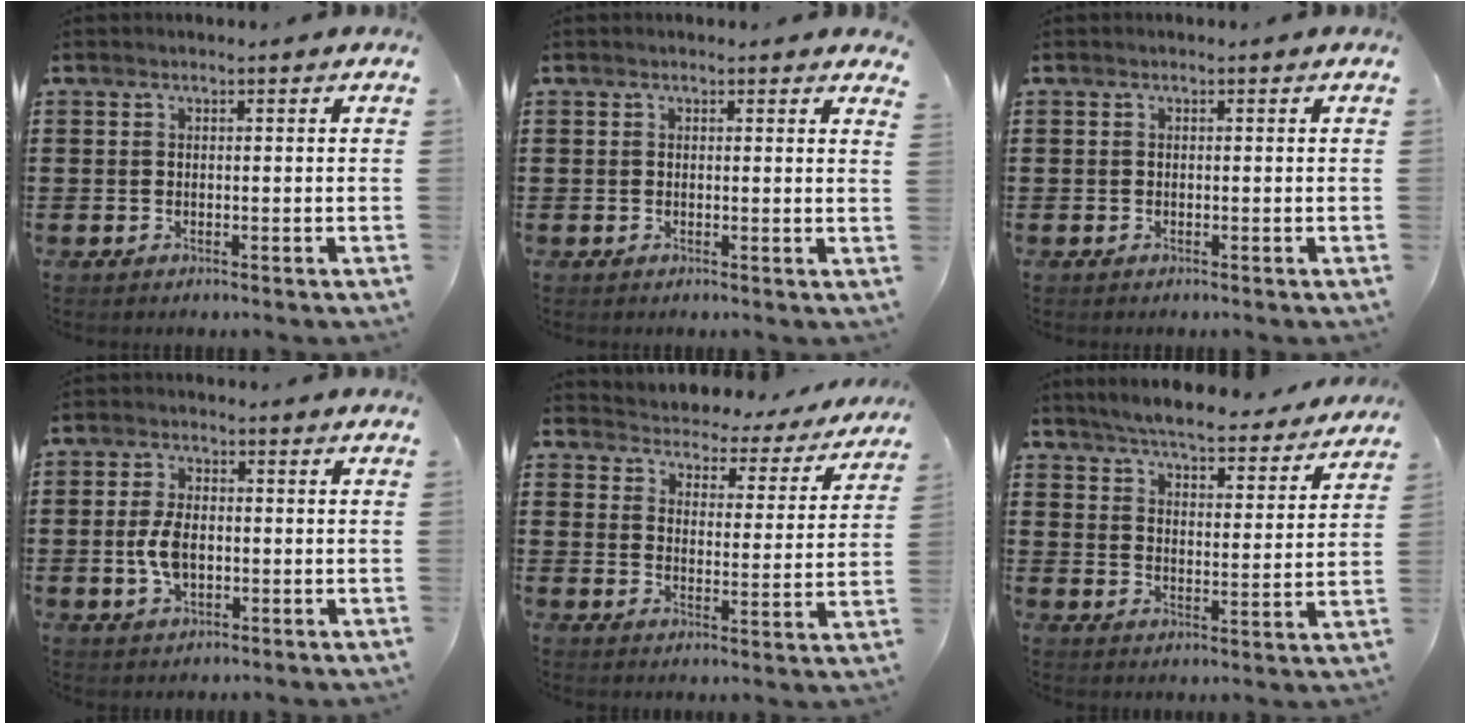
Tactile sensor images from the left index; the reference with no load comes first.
{"total": 0.7, "force": [0.6, 0.0, 0.4], "torque": [-0.011, -0.001, 0.012]}
{"total": 0.0}
{"total": 5.3, "force": [-0.5, 2.9, 4.4], "torque": [-0.100, -0.002, -0.014]}
{"total": 3.4, "force": [3.4, 0.4, -0.2], "torque": [-0.021, -0.033, 0.051]}
{"total": 5.6, "force": [5.5, -0.2, 1.3], "torque": [-0.051, -0.038, 0.093]}